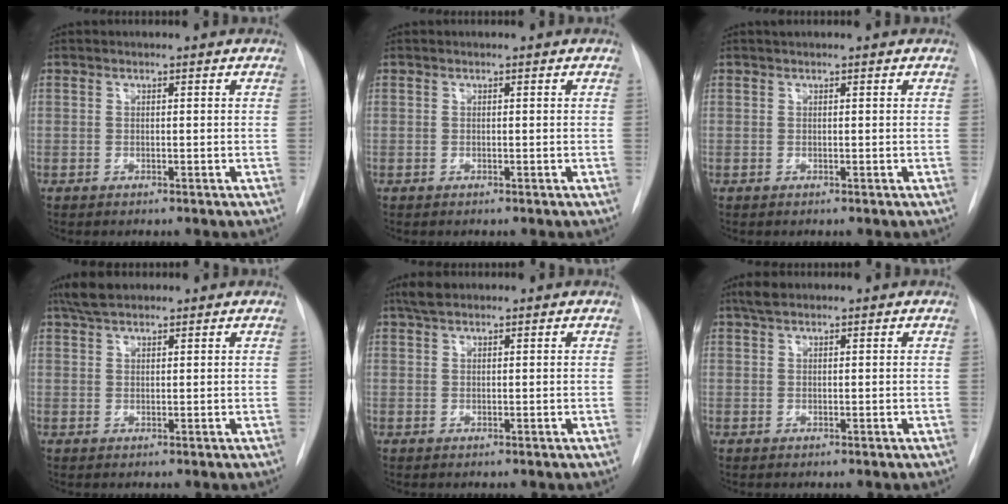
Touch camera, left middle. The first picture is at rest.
{"total": 0.0}
{"total": 0.8, "force": [0.7, 0.0, 0.4], "torque": [-0.006, 0.016, 0.013]}
{"total": 3.9, "force": [3.1, 1.4, 1.8], "torque": [-0.041, 0.016, 0.058]}
{"total": 2.4, "force": [1.8, 0.9, 1.2], "torque": [-0.024, 0.014, 0.034]}
{"total": 2.0, "force": [1.5, 0.8, 1.1], "torque": [-0.021, 0.015, 0.027]}